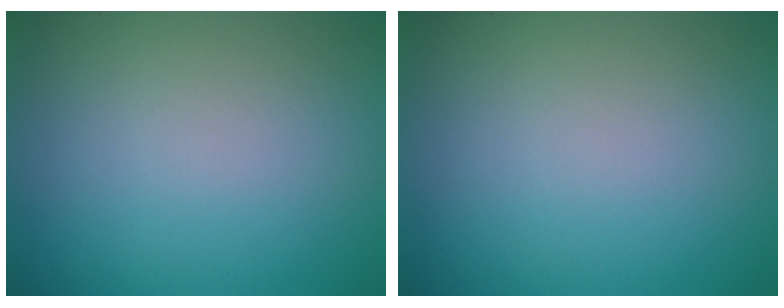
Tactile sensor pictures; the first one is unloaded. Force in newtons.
{"total": 0.0}